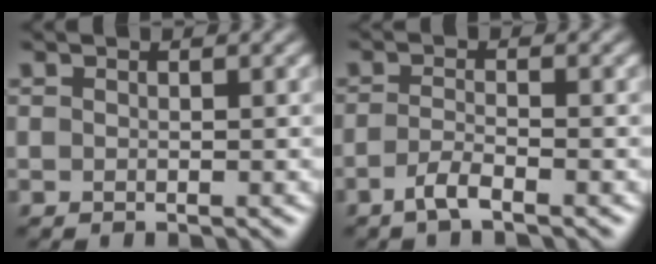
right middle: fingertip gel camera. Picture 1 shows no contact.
{"total": 2.0, "force": [-1.3, 0.4, 1.5], "torque": [-0.032, 0.002, -0.032]}